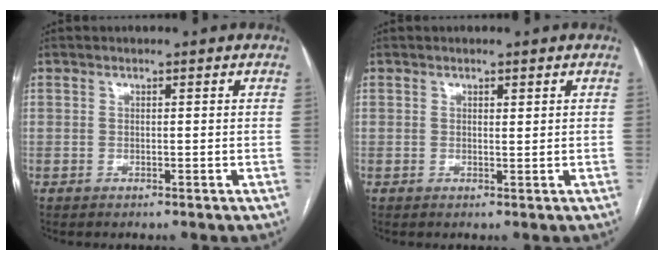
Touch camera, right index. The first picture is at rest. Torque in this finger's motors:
{"motor_torque": [0.06, 0.23, 0.00, -0.01]}